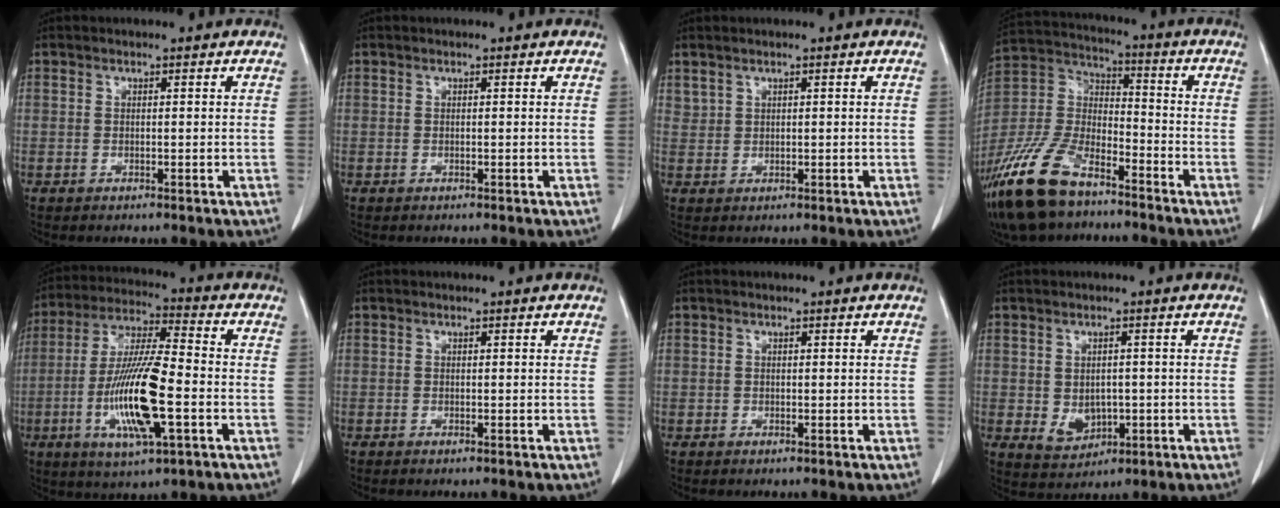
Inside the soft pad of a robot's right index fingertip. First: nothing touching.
{"total": 0.0}
{"total": 1.2, "force": [1.1, 0.6, 0.1], "torque": [0.001, 0.005, 0.021]}
{"total": 16.6, "force": [-11.8, 6.7, 9.6], "torque": [-0.215, -0.003, -0.222]}
{"total": 15.0, "force": [-3.8, 2.2, 14.4], "torque": [-0.289, -0.012, -0.071]}
{"total": 0.0}
{"total": 0.6, "force": [-0.1, 0.6, -0.1], "torque": [0.007, 0.006, -0.005]}
{"total": 4.5, "force": [-0.5, 3.4, 2.9], "torque": [-0.049, -0.002, 0.007]}